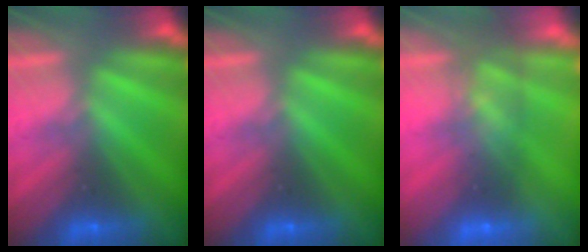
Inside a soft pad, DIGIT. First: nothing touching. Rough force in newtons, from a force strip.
{"total": 0.0}
{"total": 7.3}